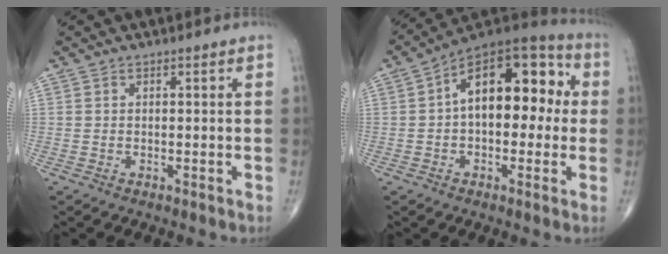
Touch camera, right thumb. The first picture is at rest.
{"total": 17.9, "force": [1.9, 10.0, 14.8], "torque": [-0.188, 0.049, 0.016]}